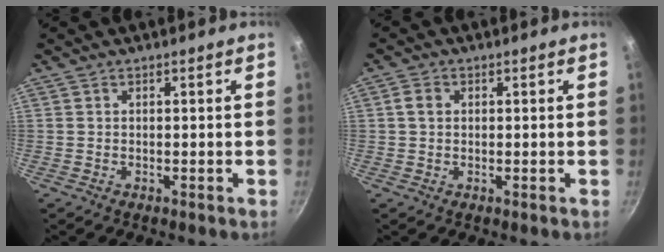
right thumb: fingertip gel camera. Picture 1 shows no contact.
{"total": 2.3, "force": [0.4, 1.9, 1.3], "torque": [-0.017, 0.006, 0.006]}